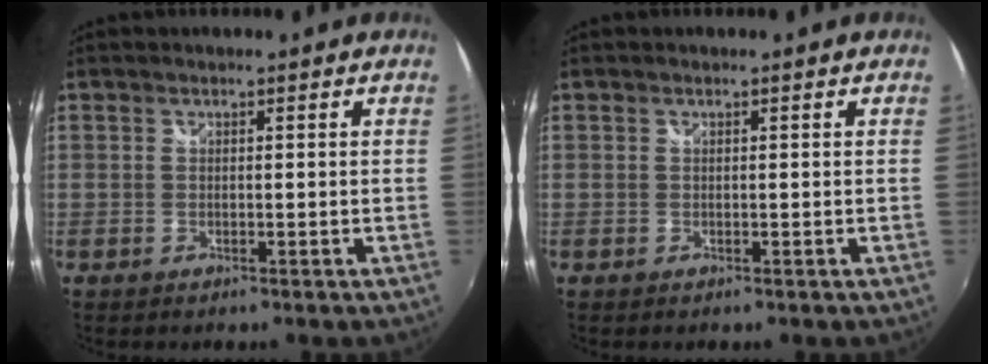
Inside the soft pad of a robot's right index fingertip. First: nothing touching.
{"total": 0.0}